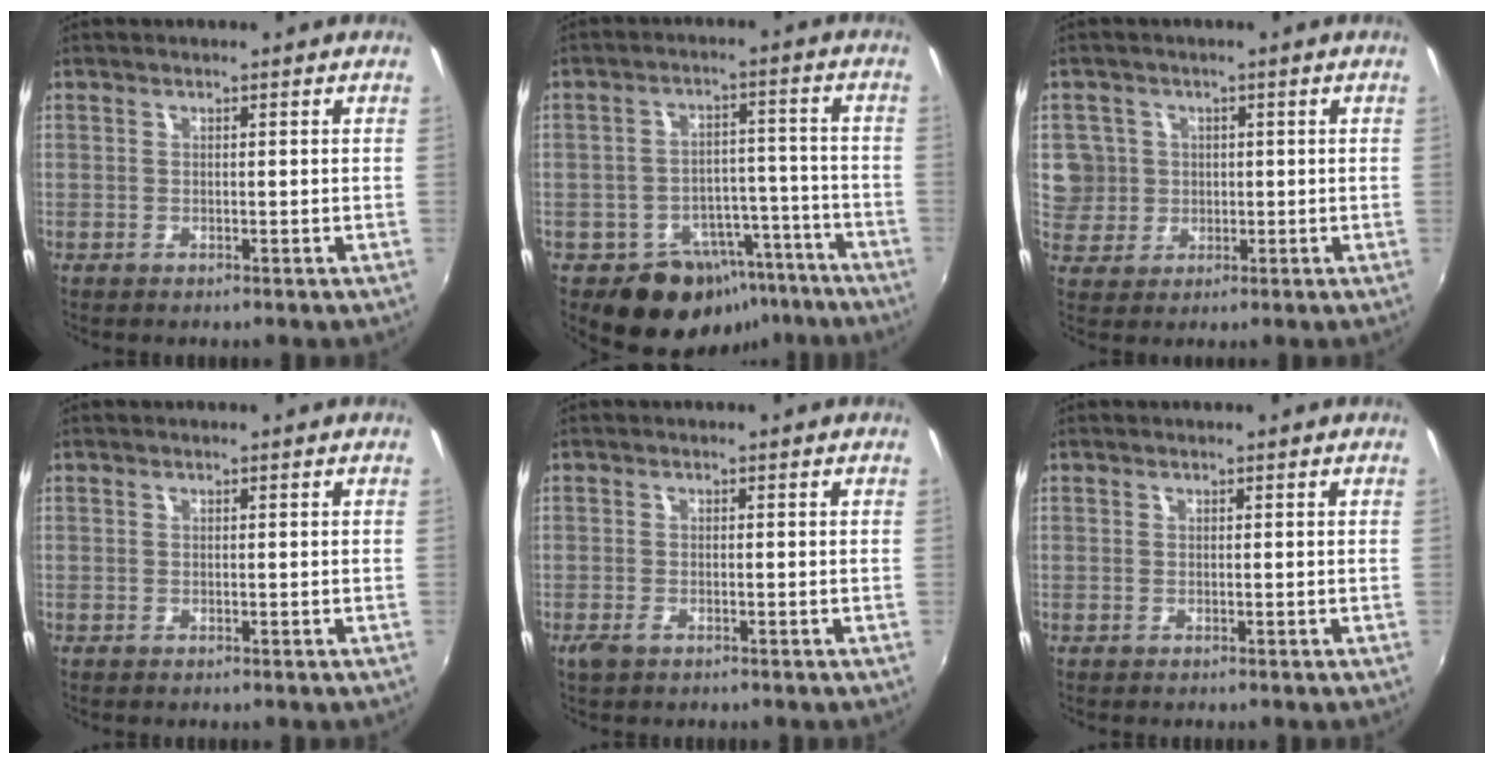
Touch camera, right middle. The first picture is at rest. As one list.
[{"total": 13.1, "force": [-8.5, 8.9, 4.3], "torque": [-0.076, 0.031, -0.093]}, {"total": 6.7, "force": [0.8, 6.6, 1.0], "torque": [-0.022, 0.008, 0.017]}, {"total": 0.0}, {"total": 1.9, "force": [-1.2, 0.9, 1.1], "torque": [-0.025, -0.006, -0.023]}, {"total": 0.0}]